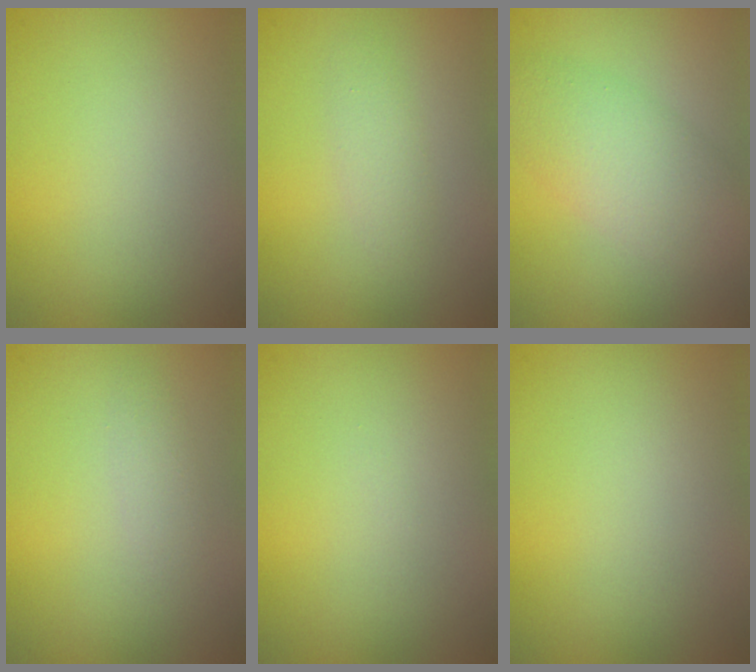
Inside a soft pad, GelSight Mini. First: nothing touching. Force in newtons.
{"total": 1.3, "press": 1.3, "slide": 0.0}
{"total": 4.5, "press": 4.5, "slide": 0.1}
{"total": 1.1, "press": 1.1, "slide": 0.1}
{"total": 0.0}
{"total": 0.0}